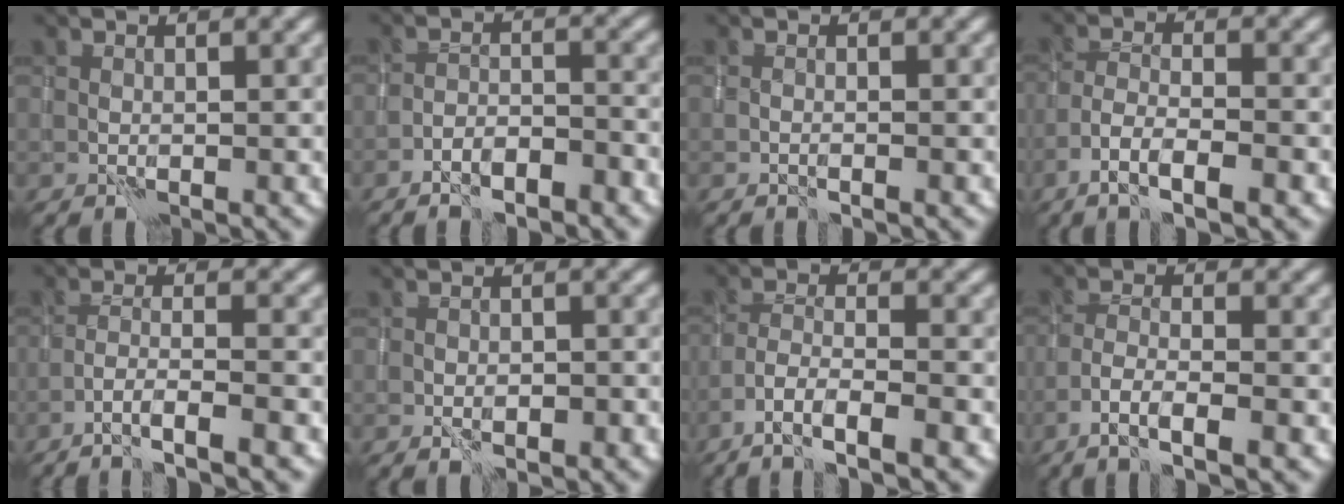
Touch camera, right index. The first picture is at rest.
{"total": 3.2, "force": [-2.5, 0.7, 1.8], "torque": [-0.027, 0.008, -0.040]}
{"total": 0.5, "force": [-0.2, -0.4, 0.3], "torque": [-0.010, 0.004, -0.001]}
{"total": 4.5, "force": [-2.7, 1.0, 3.4], "torque": [-0.065, 0.004, -0.050]}
{"total": 4.0, "force": [-2.7, 0.1, 3.0], "torque": [-0.049, 0.010, -0.049]}
{"total": 2.3, "force": [-1.0, 1.1, 1.7], "torque": [-0.026, 0.009, -0.008]}
{"total": 5.0, "force": [-3.4, 0.7, 3.6], "torque": [-0.065, 0.004, -0.061]}
{"total": 3.9, "force": [-2.2, 0.6, 3.2], "torque": [-0.063, 0.002, -0.041]}